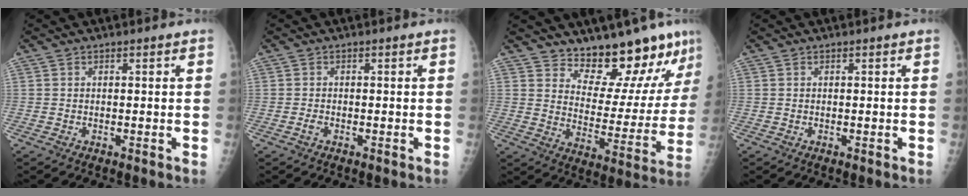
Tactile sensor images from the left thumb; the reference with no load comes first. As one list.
[{"total": 0.9, "force": [-0.5, 0.4, 0.6], "torque": [-0.012, 0.003, -0.011]}, {"total": 15.6, "force": [13.5, 5.0, 6.0], "torque": [-0.028, -0.118, 0.192]}, {"total": 0.0}]